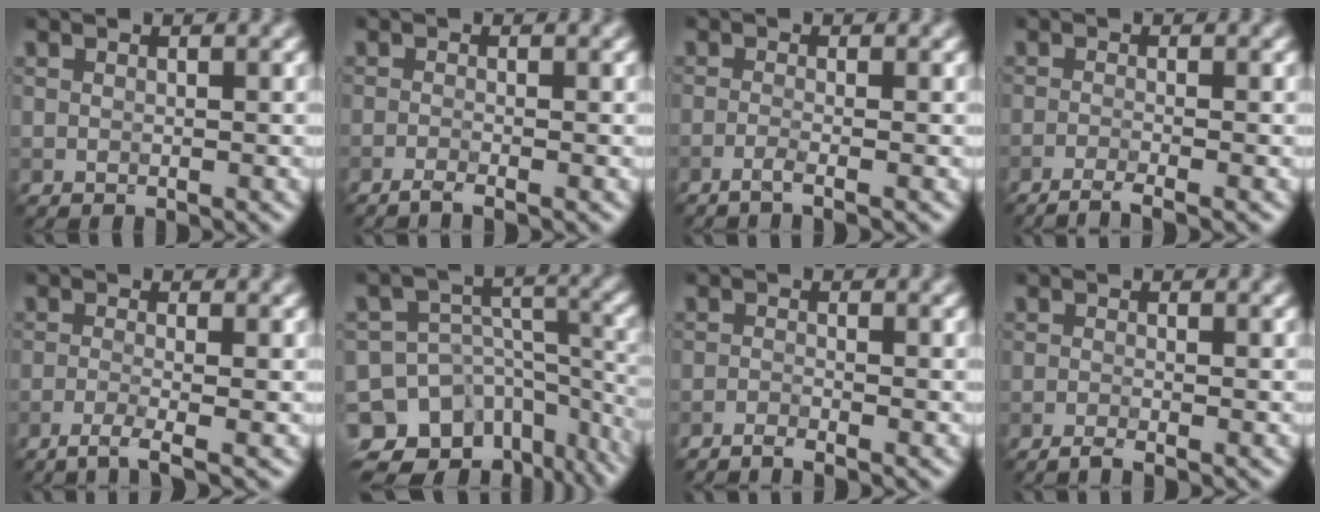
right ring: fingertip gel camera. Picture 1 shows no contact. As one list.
[{"total": 1.4, "force": [-1.1, 0.2, 0.9], "torque": [-0.018, -0.002, -0.029]}, {"total": 1.5, "force": [-0.9, 0.2, 1.2], "torque": [-0.016, -0.001, -0.030]}, {"total": 2.8, "force": [-2.1, 0.4, 1.8], "torque": [-0.036, 0.003, -0.047]}, {"total": 2.5, "force": [-1.6, 0.4, 1.9], "torque": [-0.034, -0.001, -0.047]}, {"total": 15.5, "force": [-9.1, 11.4, 5.3], "torque": [-0.118, -0.024, -0.106]}, {"total": 1.9, "force": [-1.7, 0.1, 0.8], "torque": [-0.022, 0.001, -0.040]}, {"total": 1.5, "force": [-1.2, 0.1, 0.9], "torque": [-0.019, -0.001, -0.029]}]